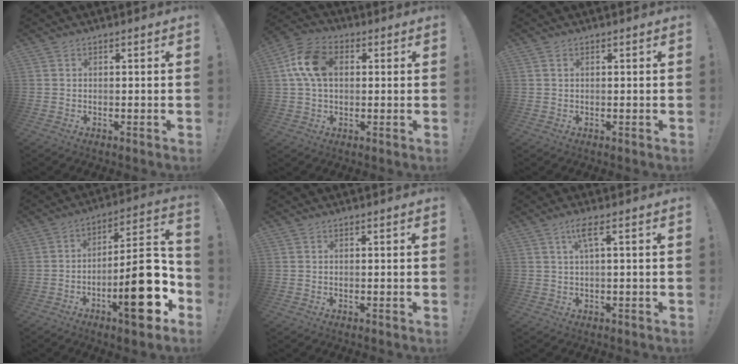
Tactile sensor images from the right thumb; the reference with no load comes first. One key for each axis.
{"total": 12.3, "fx": 2.3, "fy": 8.3, "fz": 8.8, "tx": -0.153, "ty": 0.014, "tz": 0.047}
{"total": 0.5, "fx": 0.3, "fy": 0.3, "fz": 0.3, "tx": -0.007, "ty": 0.001, "tz": 0.005}
{"total": 21.2, "fx": -7.3, "fy": 6.1, "fz": 18.9, "tx": -0.262, "ty": 0.044, "tz": -0.110}
{"total": 0.0}
{"total": 4.3, "fx": 1.3, "fy": 0.2, "fz": 4.1, "tx": -0.075, "ty": 0.001, "tz": 0.016}